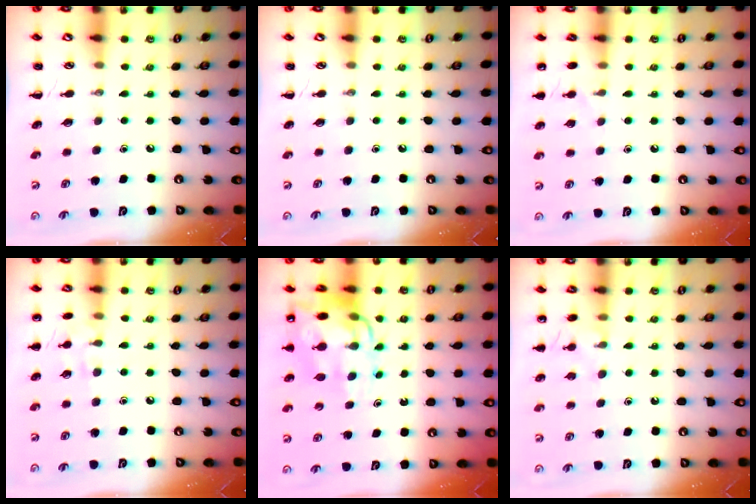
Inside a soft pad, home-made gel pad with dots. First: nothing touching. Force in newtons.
{"total": 0.0}
{"total": 5.5, "press": 5.2, "slide": 1.9}
{"total": 7.4, "press": 7.1, "slide": 2.1}
{"total": 13.0, "press": 12.5, "slide": 3.5}
{"total": 7.6, "press": 7.4, "slide": 1.9}